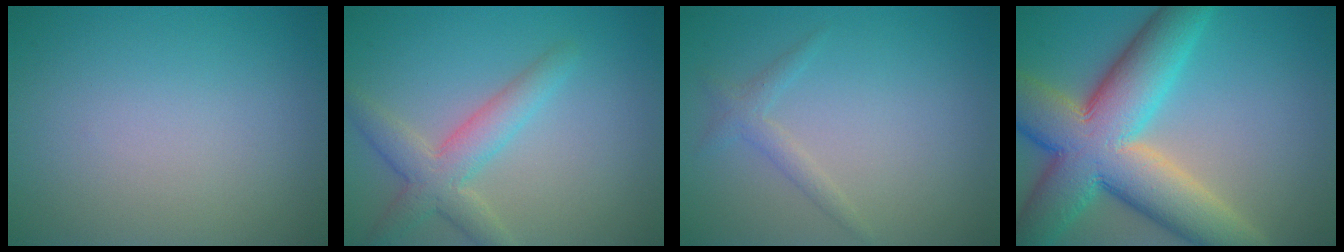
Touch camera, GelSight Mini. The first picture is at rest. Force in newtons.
{"total": 4.0, "press": 4.0, "slide": 0.3}
{"total": 1.4, "press": 1.4, "slide": 0.1}
{"total": 13.2, "press": 13.2, "slide": 0.8}